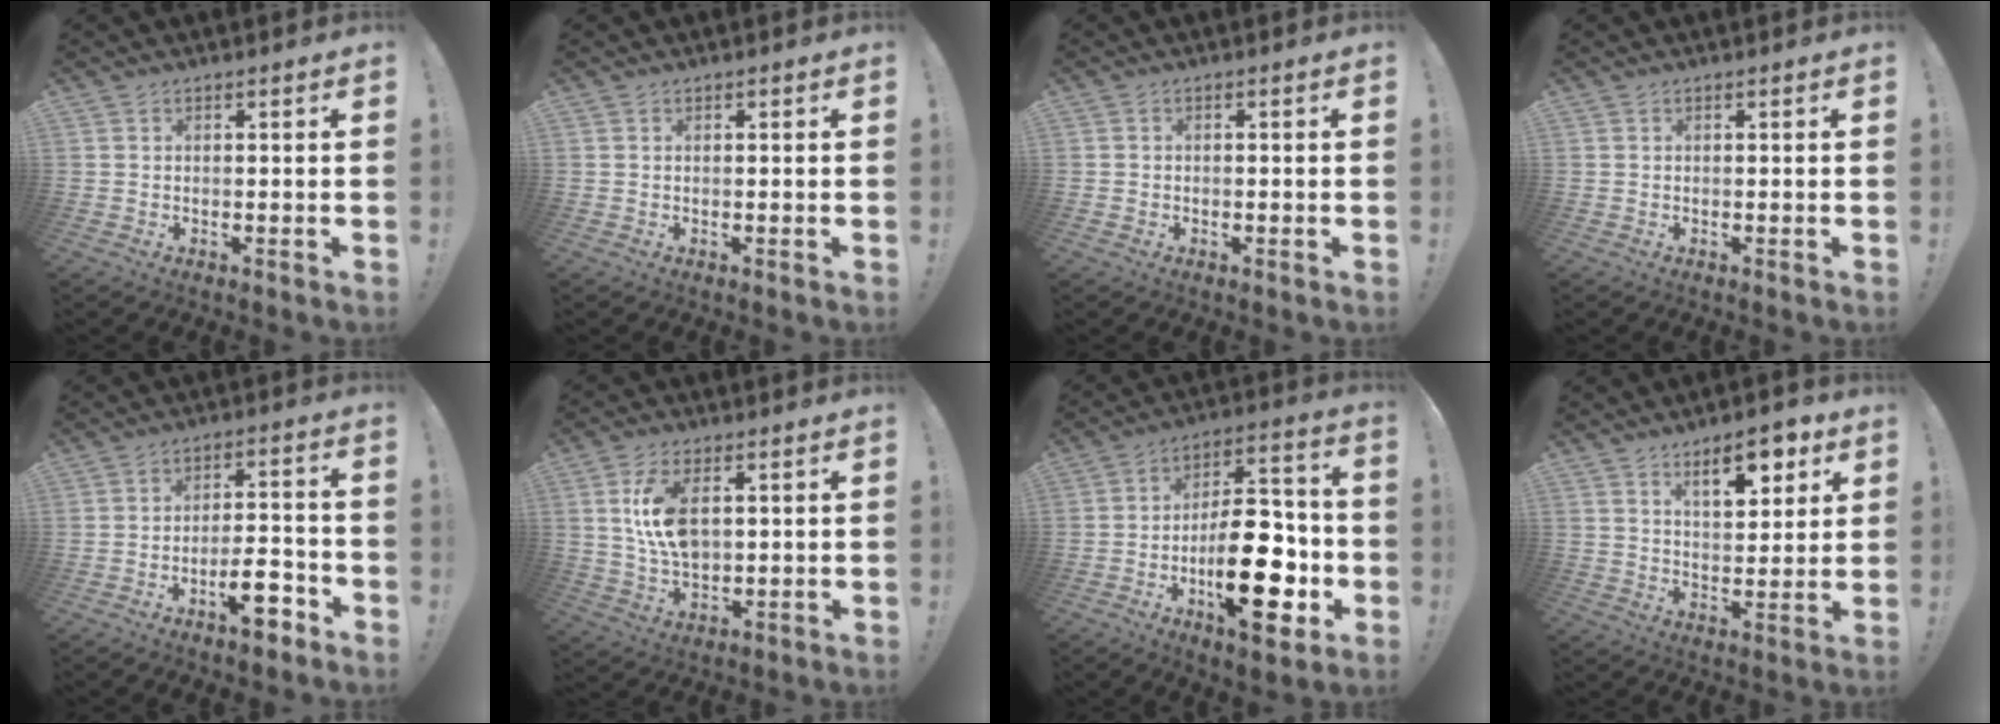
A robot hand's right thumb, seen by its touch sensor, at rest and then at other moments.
{"total": 0.0}
{"total": 0.9, "force": [-0.6, 0.7, 0.1], "torque": [-0.009, 0.005, -0.009]}
{"total": 0.0}
{"total": 9.6, "force": [-5.6, 3.4, 7.0], "torque": [-0.104, 0.039, -0.094]}
{"total": 11.3, "force": [2.4, 6.3, 9.0], "torque": [-0.172, -0.006, 0.041]}
{"total": 23.6, "force": [-6.5, 10.9, 19.8], "torque": [-0.323, 0.044, -0.090]}
{"total": 10.4, "force": [6.0, 4.1, 7.4], "torque": [-0.092, -0.027, 0.100]}